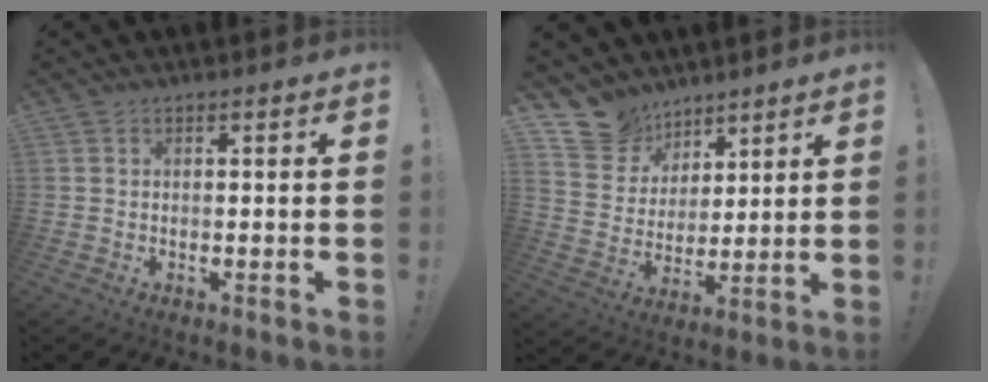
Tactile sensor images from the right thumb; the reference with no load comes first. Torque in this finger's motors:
{"motor_torque": [-0.34, 0.36, -0.59, 0.63, 0.07]}